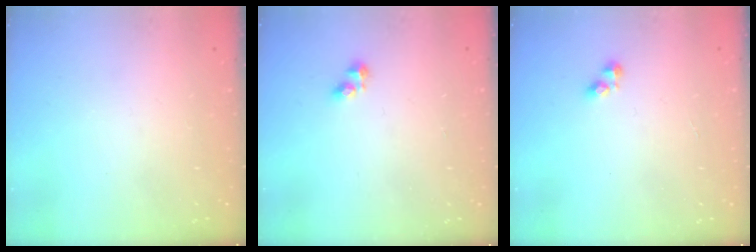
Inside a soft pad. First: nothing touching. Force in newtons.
{"total": 2.7, "press": 2.6, "slide": 0.3}
{"total": 1.8, "press": 1.7, "slide": 0.3}